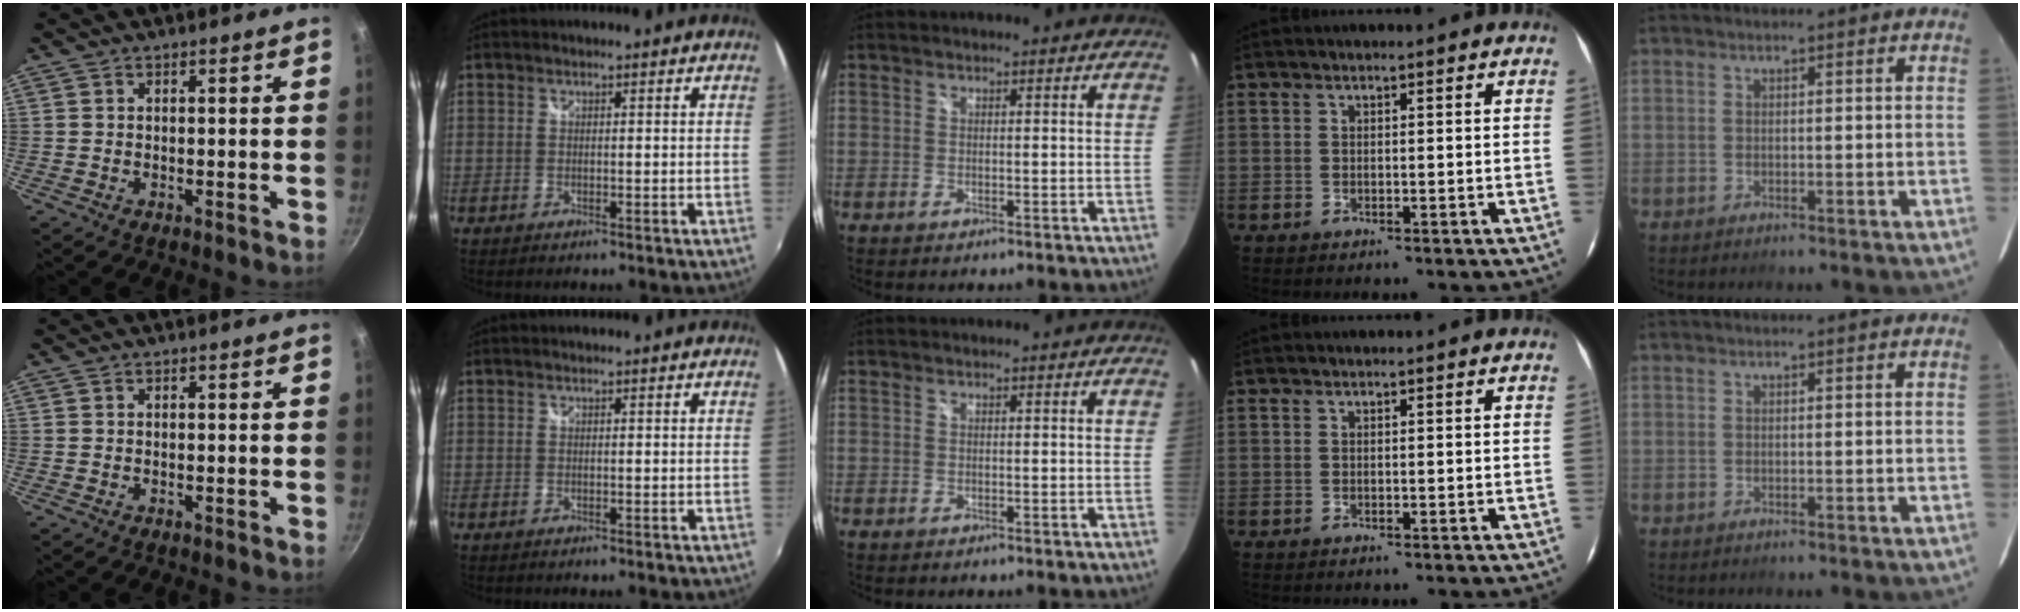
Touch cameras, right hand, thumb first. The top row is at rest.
{}